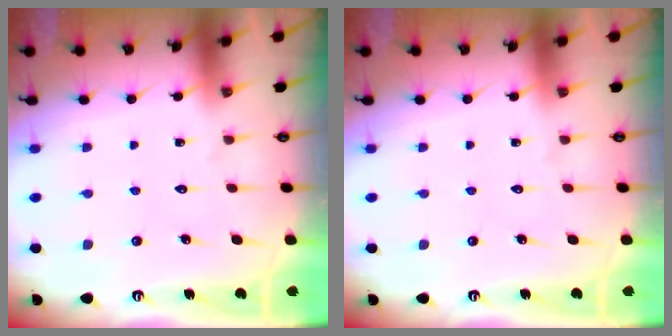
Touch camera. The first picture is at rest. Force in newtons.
{"total": 0.0}